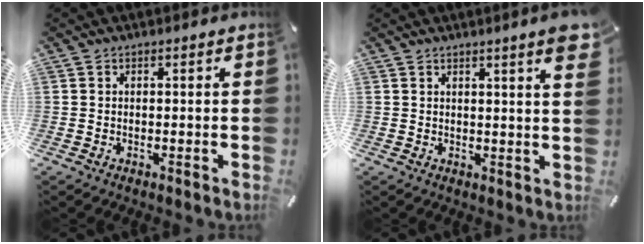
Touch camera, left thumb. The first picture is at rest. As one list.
[{"total": 5.7, "force": [3.1, 0.4, 4.7], "torque": [-0.070, -0.015, 0.049]}]